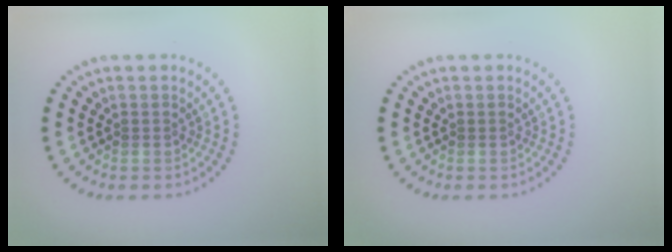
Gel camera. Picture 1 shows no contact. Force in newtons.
{"total": 0.0}